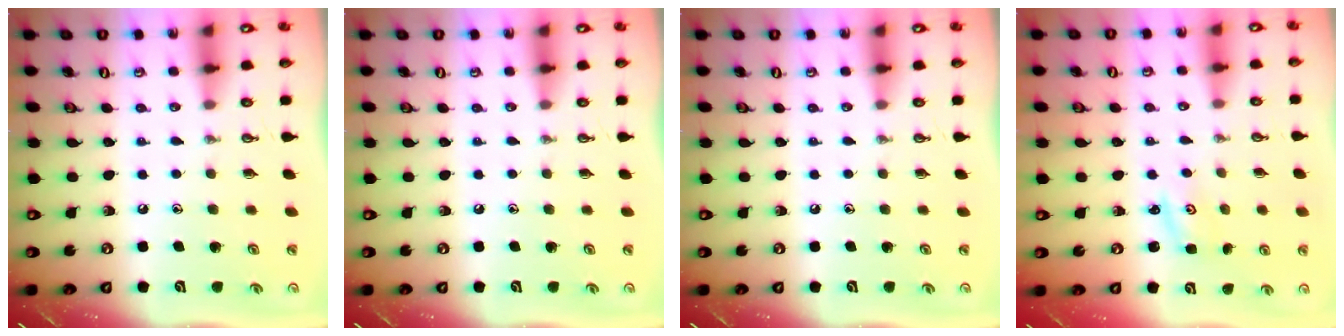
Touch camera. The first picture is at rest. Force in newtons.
{"total": 0.0}
{"total": 0.0}
{"total": 1.8, "press": 1.8, "slide": 0.3}